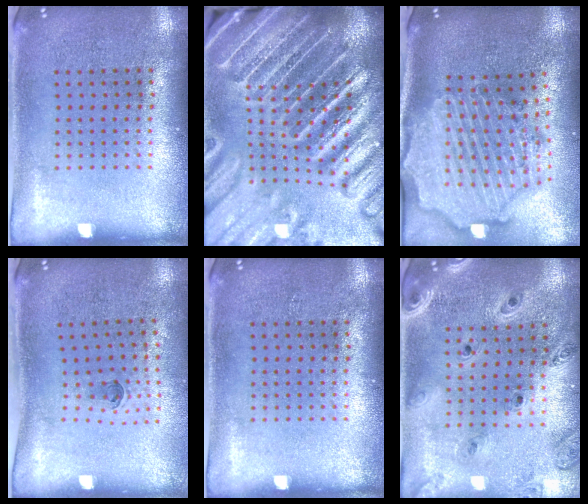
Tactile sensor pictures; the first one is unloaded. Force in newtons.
{"total": 5.8, "press": 5.0, "slide": 2.9}
{"total": 3.5, "press": 2.9, "slide": 2.0}
{"total": 0.5, "press": 0.3, "slide": 0.4}
{"total": 0.0}
{"total": 1.3, "press": 1.3, "slide": 0.2}